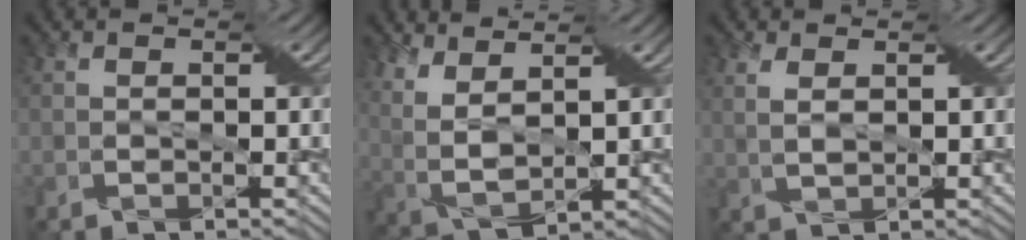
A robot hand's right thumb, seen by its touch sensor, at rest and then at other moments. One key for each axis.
{"total": 6.5, "fx": 3.8, "fy": 2.2, "fz": 4.9, "tx": -0.129, "ty": 0.001, "tz": 0.079}
{"total": 2.4, "fx": 1.2, "fy": 0.8, "fz": 2.0, "tx": -0.049, "ty": 0.001, "tz": 0.026}